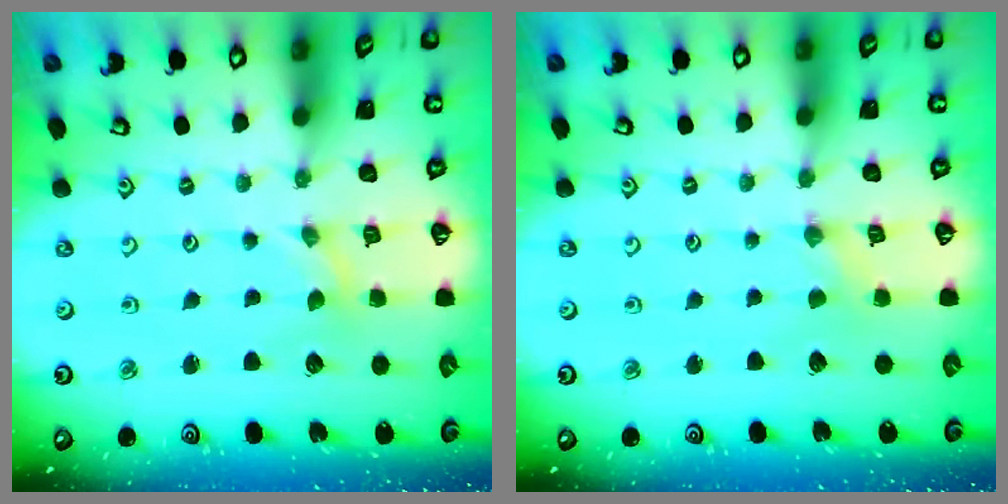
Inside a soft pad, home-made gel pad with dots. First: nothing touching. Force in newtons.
{"total": 0.0}